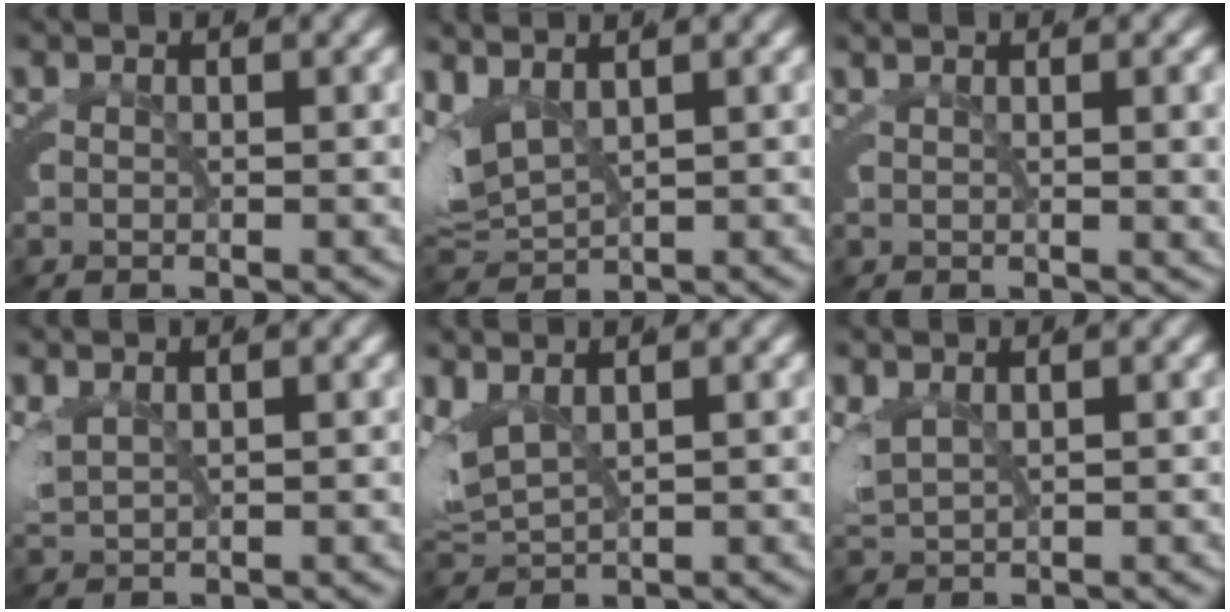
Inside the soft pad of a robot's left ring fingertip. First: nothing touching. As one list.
[{"total": 7.3, "force": [0.9, 5.9, 4.2], "torque": [-0.128, -0.019, 0.021]}, {"total": 2.4, "force": [1.5, 0.3, 1.9], "torque": [-0.011, 0.004, 0.019]}, {"total": 2.8, "force": [1.3, 1.8, 1.7], "torque": [-0.050, -0.005, 0.031]}, {"total": 5.7, "force": [1.2, 4.3, 3.6], "torque": [-0.104, -0.013, 0.027]}, {"total": 3.5, "force": [1.3, 2.4, 2.2], "torque": [-0.063, -0.007, 0.032]}]